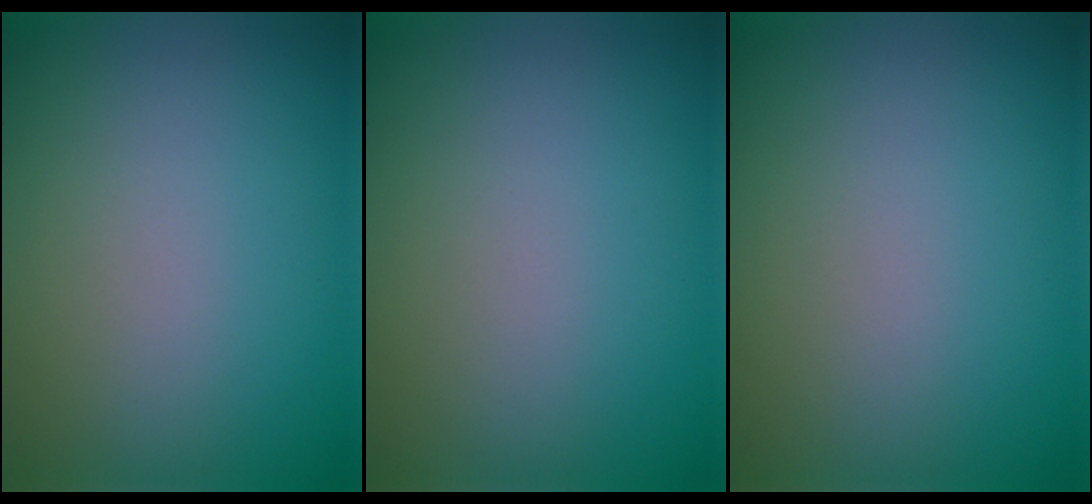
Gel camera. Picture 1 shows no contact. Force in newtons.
{"total": 0.0}
{"total": 0.0}